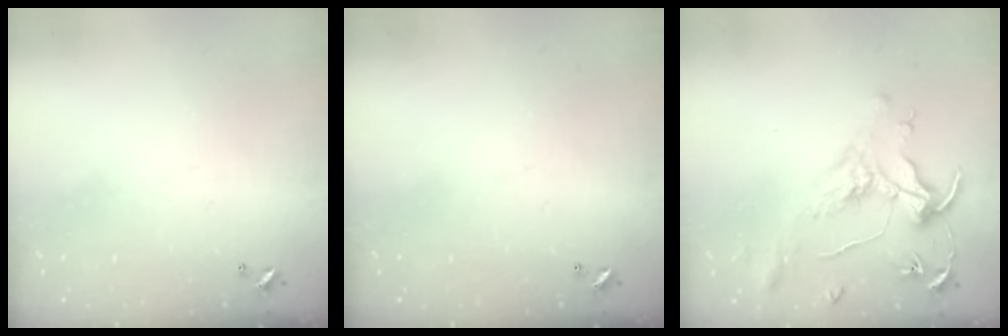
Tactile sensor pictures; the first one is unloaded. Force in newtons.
{"total": 0.0}
{"total": 1.6, "press": 1.4, "slide": 0.7}